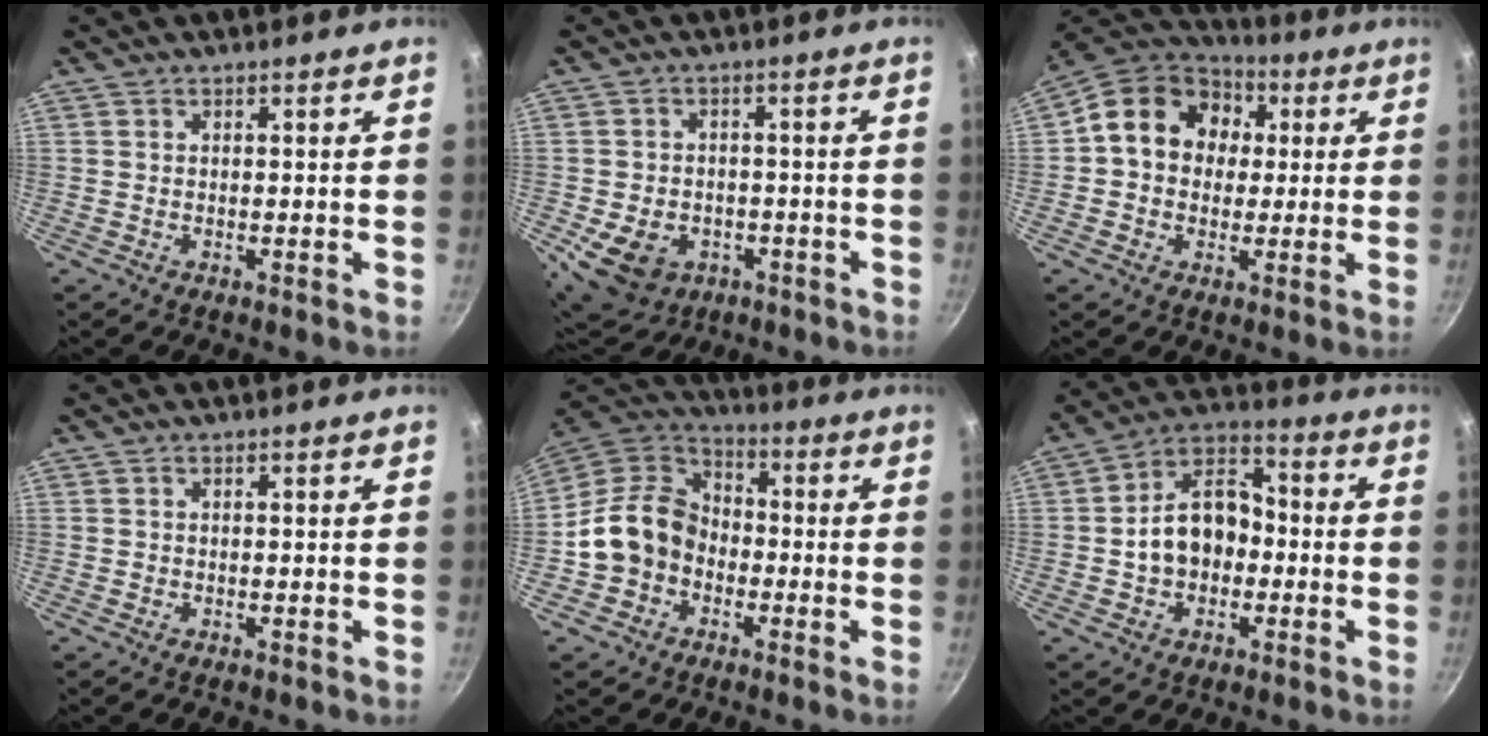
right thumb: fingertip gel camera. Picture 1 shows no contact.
{"total": 11.7, "force": [-3.9, 9.0, 6.4], "torque": [-0.098, 0.013, -0.046]}
{"total": 15.4, "force": [2.4, 12.8, 8.4], "torque": [-0.107, 0.032, 0.021]}
{"total": 0.0}
{"total": 13.4, "force": [-3.0, 11.0, 7.1], "torque": [-0.091, 0.045, -0.072]}
{"total": 12.7, "force": [-1.4, 9.3, 8.6], "torque": [-0.108, 0.041, -0.037]}